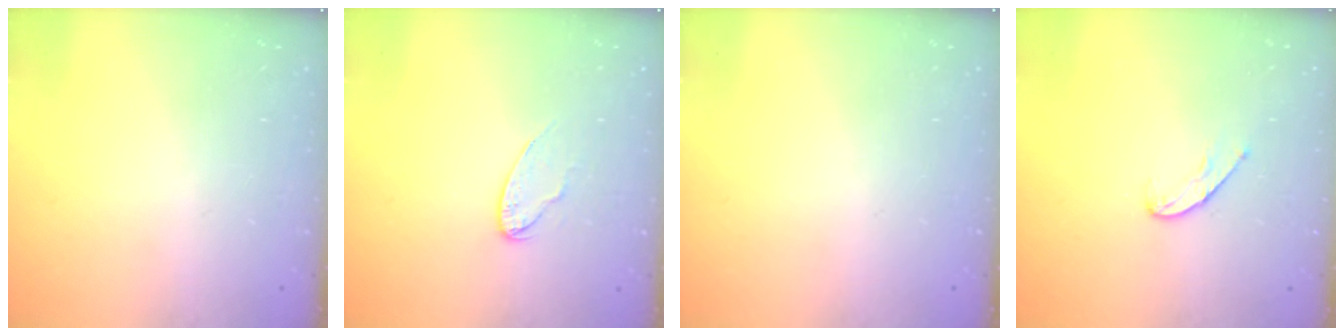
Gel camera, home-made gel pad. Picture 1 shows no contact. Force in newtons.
{"total": 7.3, "press": 7.3, "slide": 0.2}
{"total": 0.0}
{"total": 6.5, "press": 6.4, "slide": 0.6}